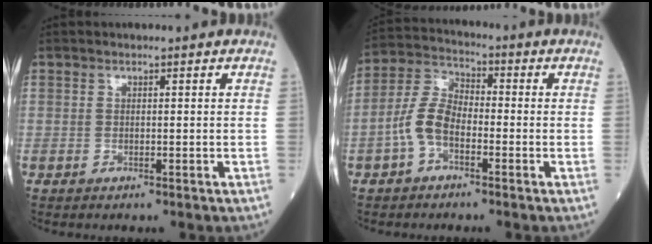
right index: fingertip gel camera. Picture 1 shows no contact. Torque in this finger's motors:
{"motor_torque": [0.52, -0.48, 0.32, 0.12]}